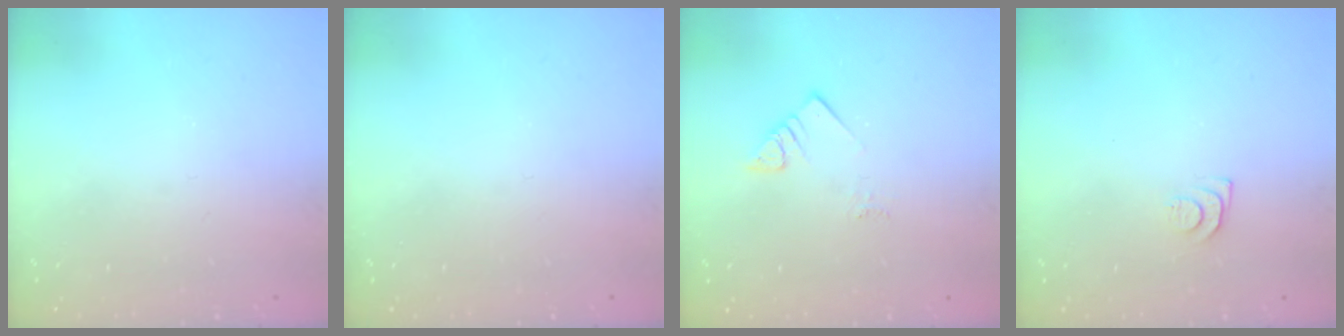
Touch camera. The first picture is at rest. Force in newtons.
{"total": 0.0}
{"total": 3.3, "press": 3.3, "slide": 0.4}
{"total": 4.6, "press": 4.6, "slide": 0.7}